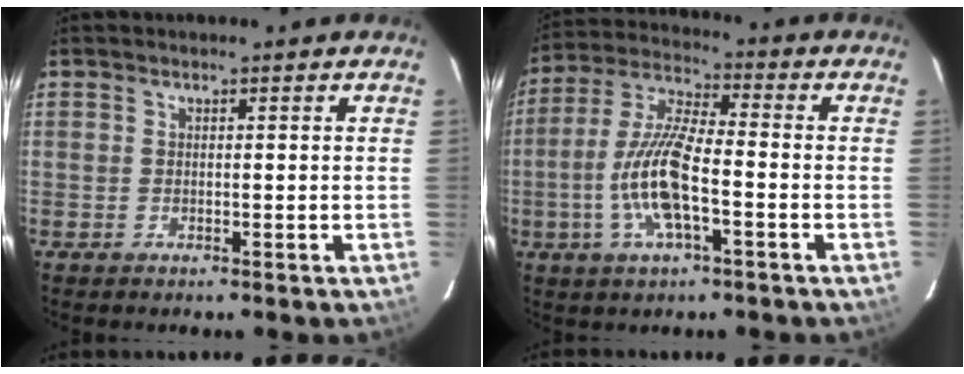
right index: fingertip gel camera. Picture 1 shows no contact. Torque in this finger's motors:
{"motor_torque": [2.08, -0.05, 1.05, 0.15]}